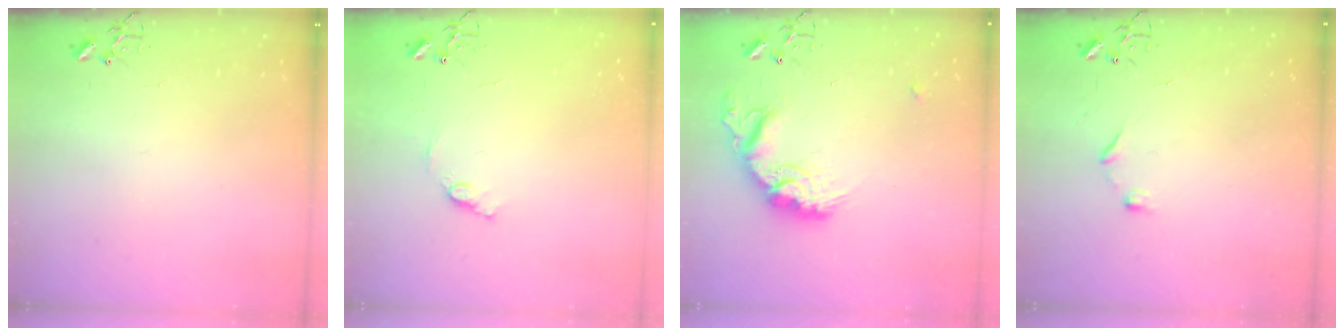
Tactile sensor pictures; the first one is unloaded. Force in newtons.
{"total": 7.2, "press": 7.1, "slide": 0.8}
{"total": 17.9, "press": 17.8, "slide": 1.1}
{"total": 6.7, "press": 6.7, "slide": 0.7}